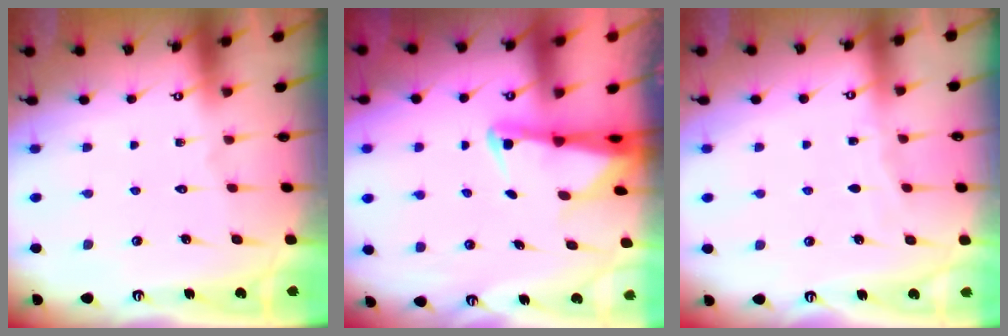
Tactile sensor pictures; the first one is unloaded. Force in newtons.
{"total": 2.6, "press": 2.6, "slide": 0.5}
{"total": 3.0, "press": 3.0, "slide": 0.4}